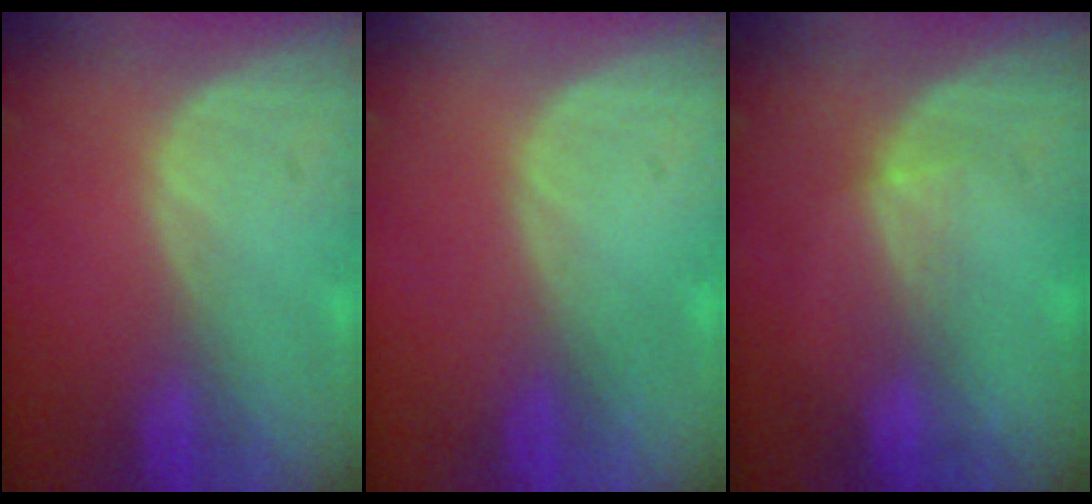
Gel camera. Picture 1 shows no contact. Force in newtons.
{"total": 0.0}
{"total": 2.4, "press": 2.1, "slide": 1.2}